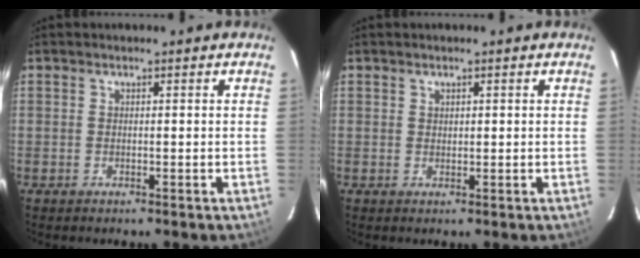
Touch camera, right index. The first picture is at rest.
{"total": 0.8, "force": [0.5, 0.6, 0.3], "torque": [-0.003, 0.003, 0.010]}